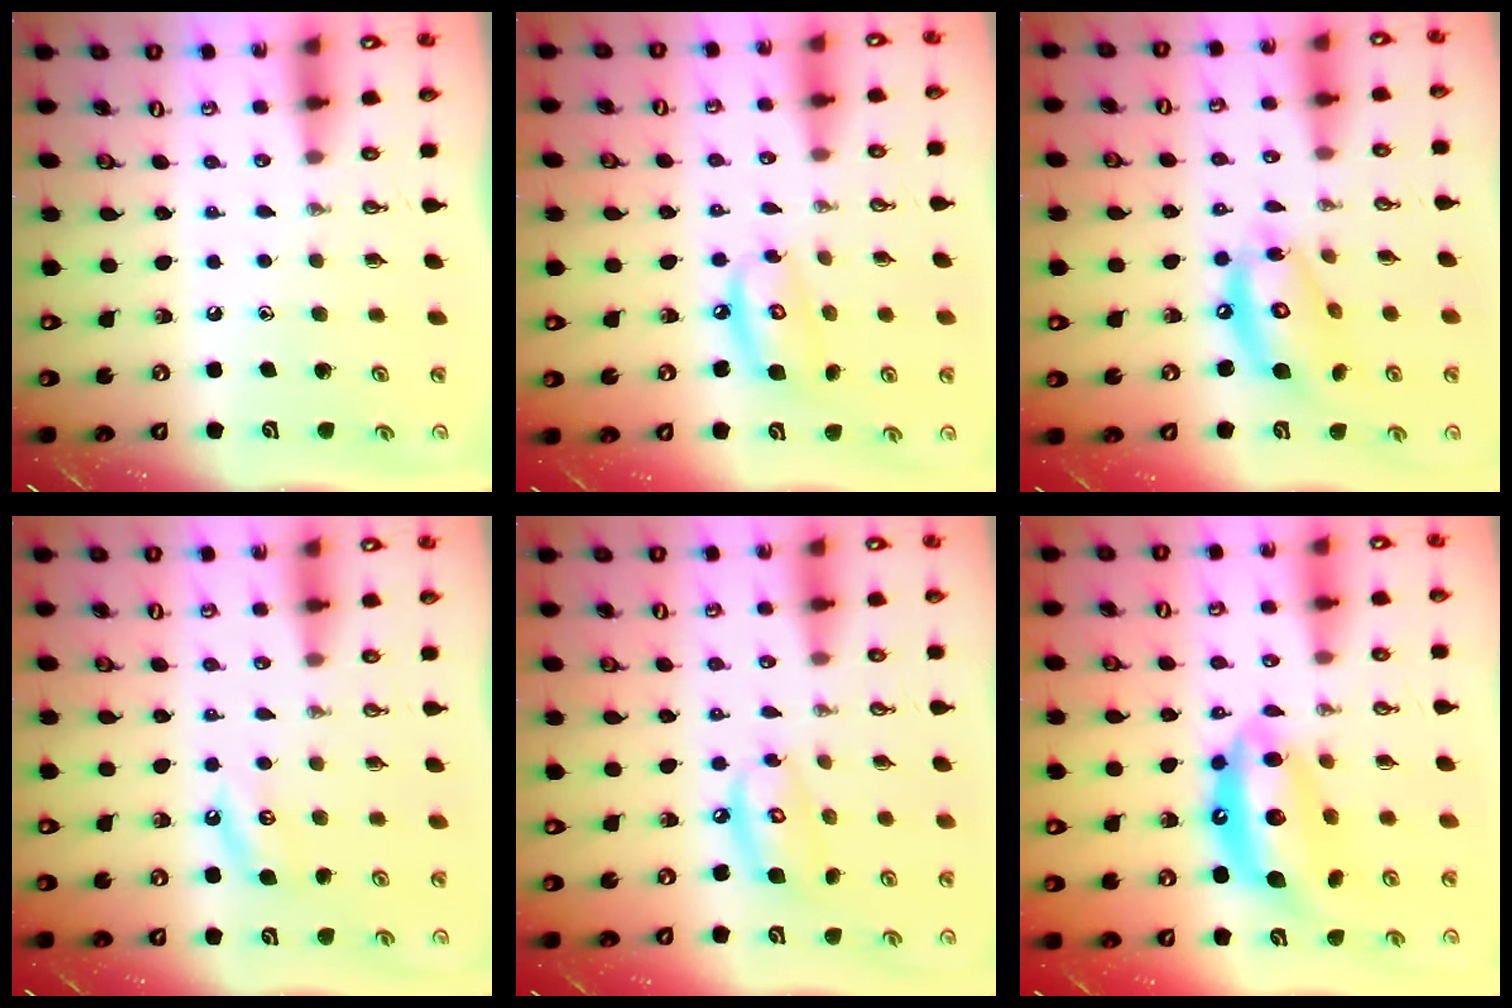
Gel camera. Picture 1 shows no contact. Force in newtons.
{"total": 8.1, "press": 8.1, "slide": 0.6}
{"total": 14.2, "press": 14.2, "slide": 1.3}
{"total": 4.1, "press": 4.0, "slide": 0.7}
{"total": 9.7, "press": 9.7, "slide": 0.9}
{"total": 14.8, "press": 14.7, "slide": 1.7}